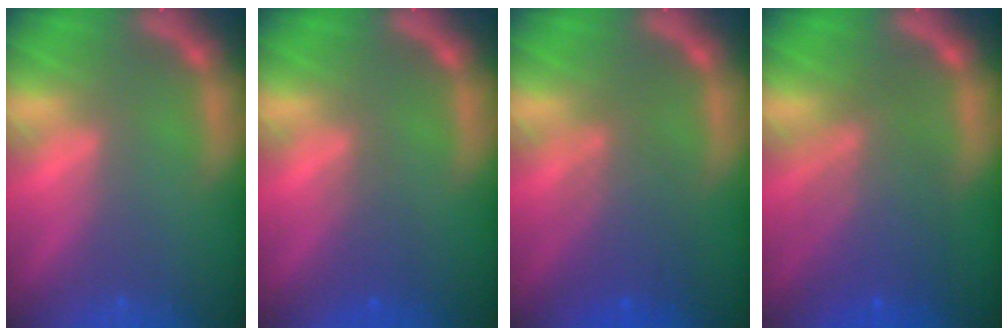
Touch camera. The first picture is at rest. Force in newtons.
{"total": 1.9}
{"total": 4.6}
{"total": 6.5}